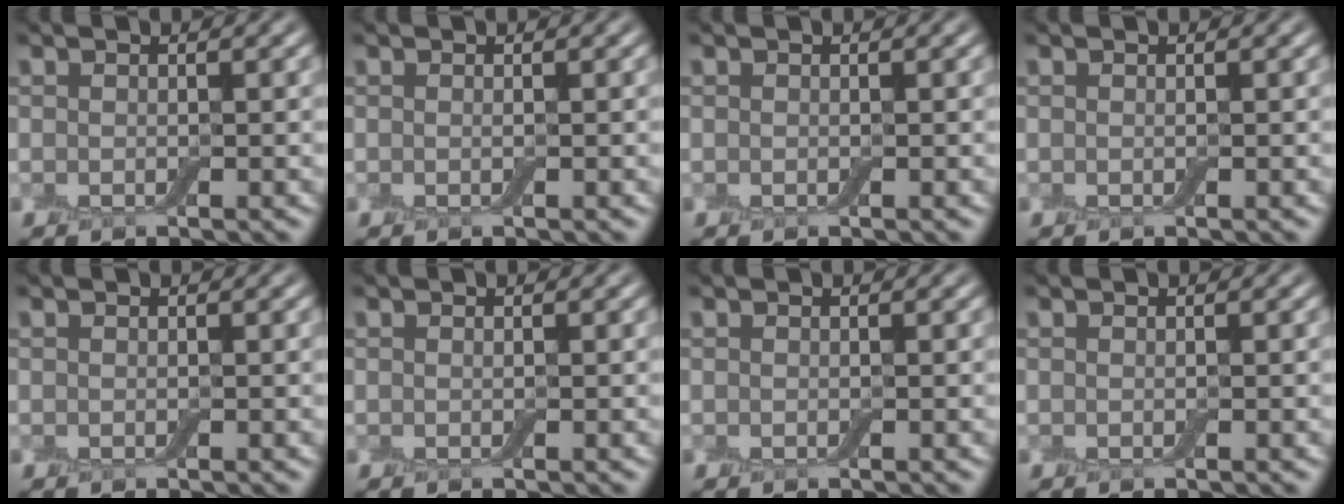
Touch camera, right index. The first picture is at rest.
{"total": 0.0}
{"total": 0.0}
{"total": 0.0}
{"total": 0.0}
{"total": 0.0}
{"total": 0.0}
{"total": 0.0}